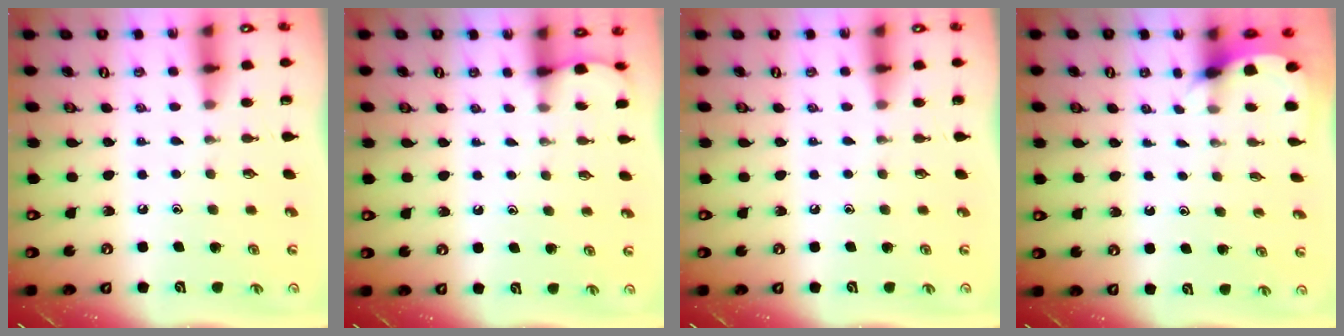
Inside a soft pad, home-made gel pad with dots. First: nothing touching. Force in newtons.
{"total": 1.9, "press": 1.9, "slide": 0.2}
{"total": 0.0}
{"total": 2.5, "press": 2.5, "slide": 0.1}